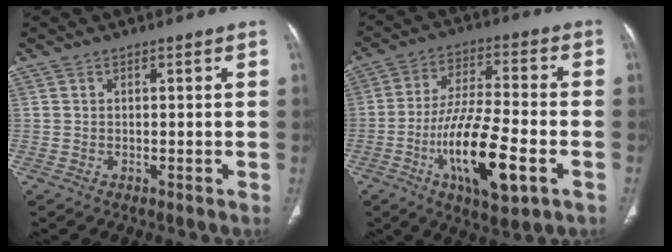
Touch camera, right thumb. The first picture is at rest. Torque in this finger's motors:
{"motor_torque": [2.90, 2.11, 1.73, -1.04, 0.59]}